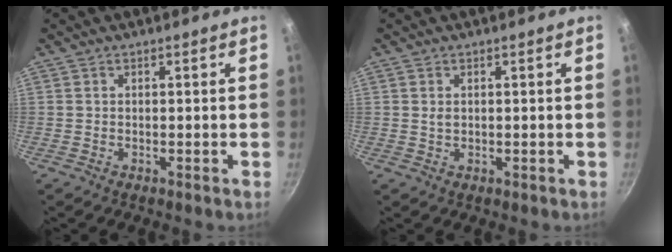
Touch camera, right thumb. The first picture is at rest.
{"total": 1.2, "force": [0.3, 0.7, 0.9], "torque": [-0.016, -0.002, 0.006]}